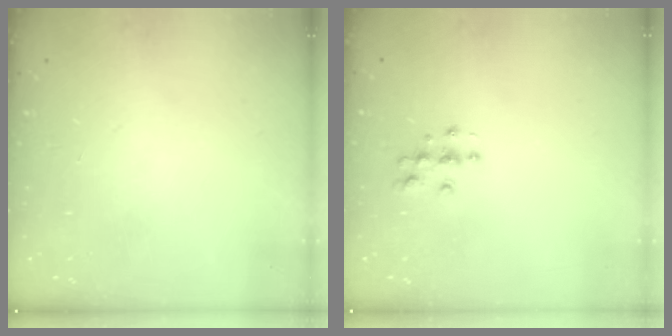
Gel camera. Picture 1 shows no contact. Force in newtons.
{"total": 4.1, "press": 4.1, "slide": 0.5}